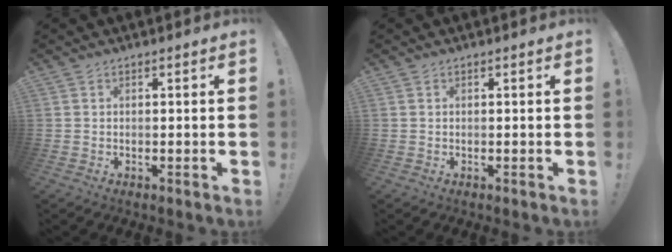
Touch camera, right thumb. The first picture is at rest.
{"total": 0.0}